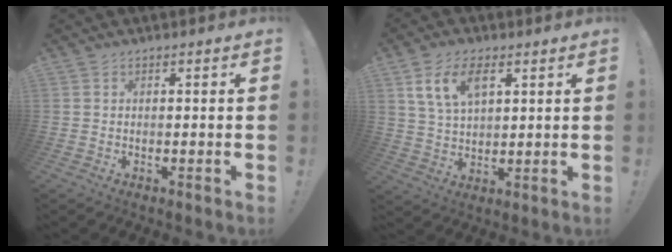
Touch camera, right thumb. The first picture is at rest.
{"total": 10.3, "force": [5.1, 5.5, 7.1], "torque": [-0.129, -0.010, 0.094]}